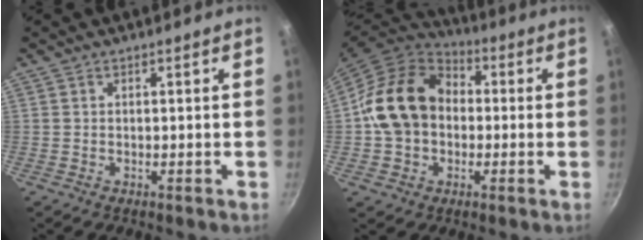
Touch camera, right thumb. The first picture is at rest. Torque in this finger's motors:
{"motor_torque": [1.96, 2.00, 0.19, -0.14, 0.15]}